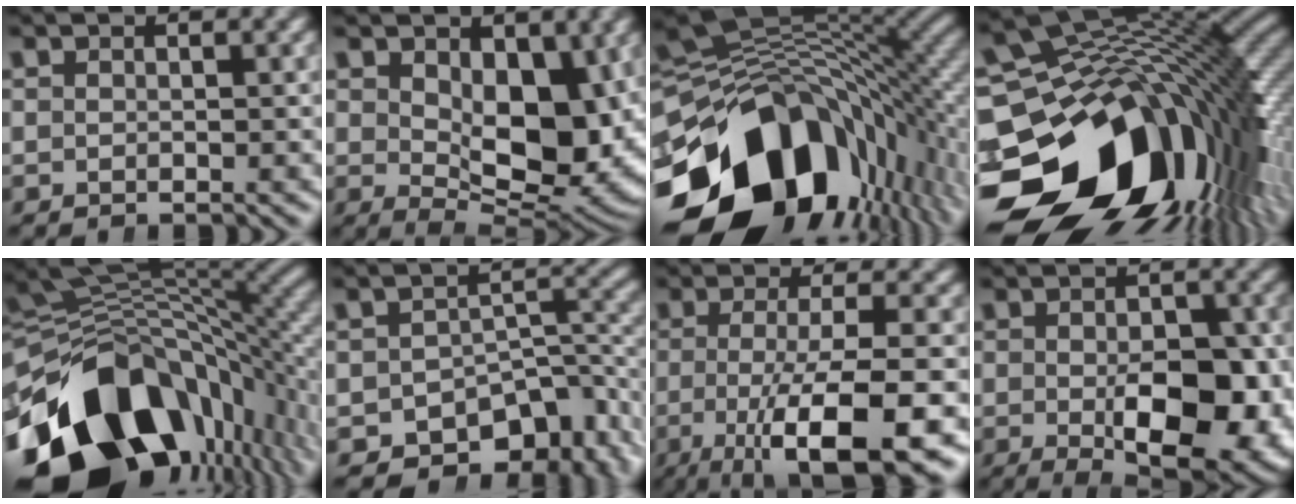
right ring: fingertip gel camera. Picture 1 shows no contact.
{"total": 9.2, "force": [1.2, 4.4, 8.0], "torque": [-0.112, -0.034, 0.041]}
{"total": 24.6, "force": [-6.0, 15.4, 18.2], "torque": [-0.271, -0.041, -0.071]}
{"total": 28.2, "force": [-5.8, 16.6, 22.0], "torque": [-0.333, -0.043, -0.071]}
{"total": 23.0, "force": [-7.2, 14.0, 16.8], "torque": [-0.257, -0.042, -0.090]}
{"total": 13.0, "force": [-6.8, 8.6, 6.9], "torque": [-0.091, -0.033, -0.098]}
{"total": 9.6, "force": [-3.5, 2.6, 8.6], "torque": [-0.152, -0.023, -0.035]}
{"total": 10.8, "force": [-2.5, 4.8, 9.3], "torque": [-0.141, -0.033, -0.018]}